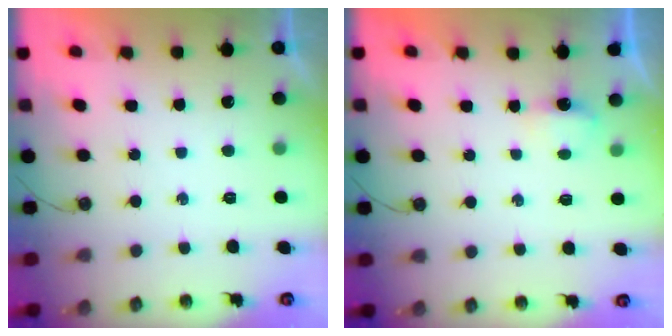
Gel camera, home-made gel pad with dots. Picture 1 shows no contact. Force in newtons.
{"total": 5.5, "press": 2.6, "slide": 4.9}